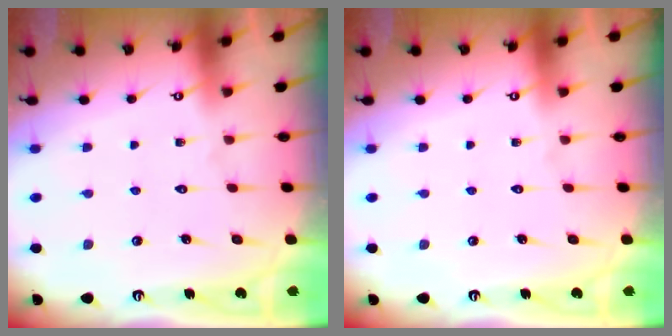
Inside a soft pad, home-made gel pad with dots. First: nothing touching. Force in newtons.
{"total": 0.0}